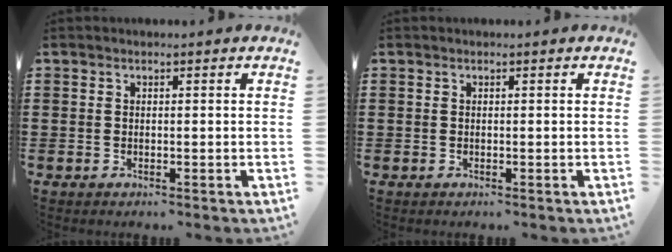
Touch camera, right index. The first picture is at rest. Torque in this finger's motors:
{"motor_torque": [1.30, 0.84, 0.00, 0.00]}